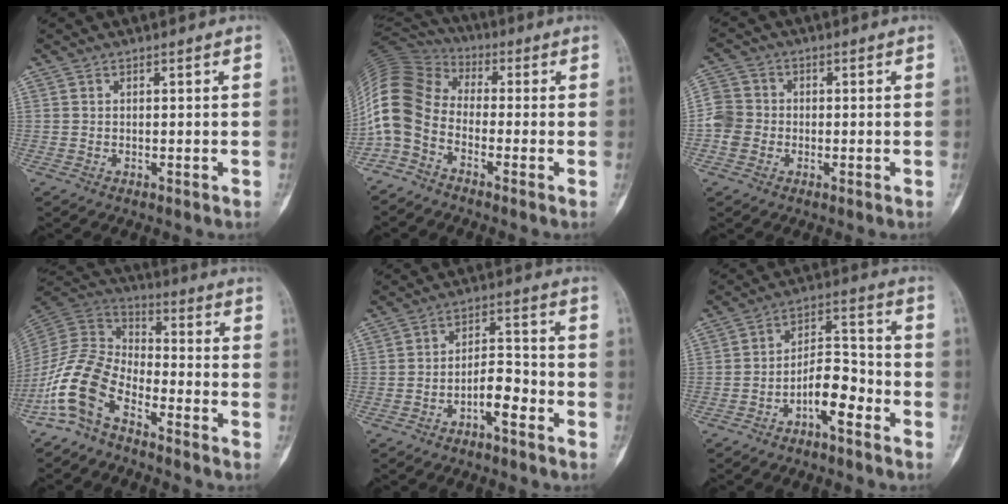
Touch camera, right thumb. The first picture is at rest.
{"total": 11.9, "force": [-3.9, 7.9, 8.0], "torque": [-0.173, 0.055, -0.101]}
{"total": 5.3, "force": [-1.1, 4.9, 1.9], "torque": [-0.028, 0.011, -0.030]}
{"total": 12.1, "force": [-7.5, 5.9, 7.4], "torque": [-0.155, 0.070, -0.161]}
{"total": 6.1, "force": [-3.2, 2.5, 4.6], "torque": [-0.069, 0.039, -0.054]}
{"total": 8.5, "force": [-4.3, 3.7, 6.3], "torque": [-0.095, 0.051, -0.077]}